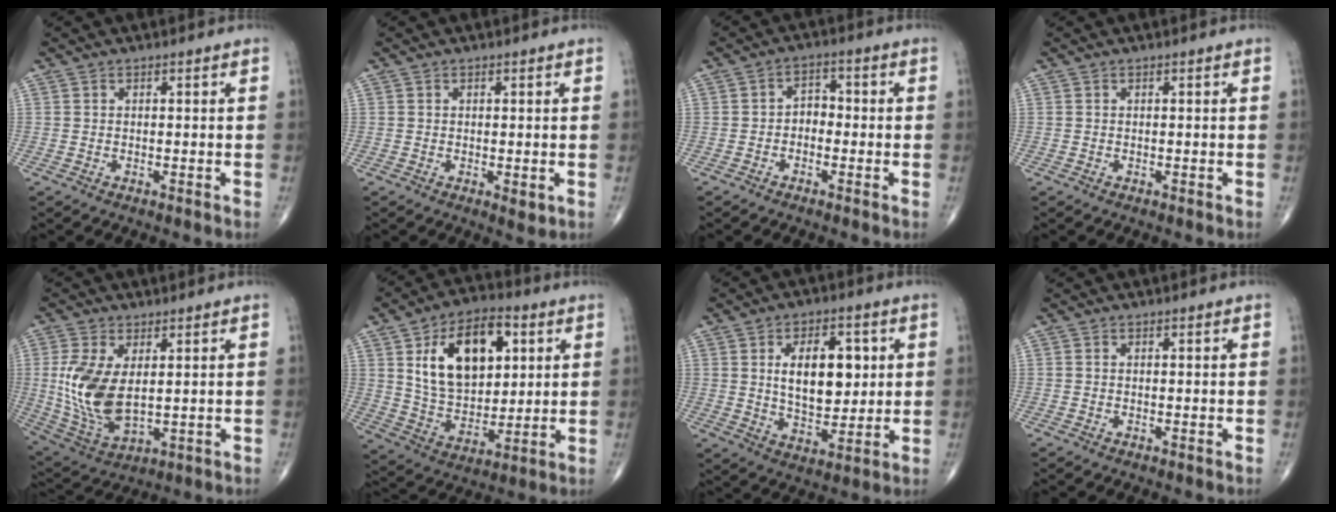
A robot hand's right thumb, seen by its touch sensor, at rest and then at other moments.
{"total": 1.8, "force": [-0.2, 0.8, 1.5], "torque": [-0.022, -0.006, -0.003]}
{"total": 3.5, "force": [-0.9, 2.6, 2.2], "torque": [-0.018, 0.020, -0.027]}
{"total": 0.0}
{"total": 13.2, "force": [1.5, 7.1, 11.0], "torque": [-0.229, -0.014, 0.046]}
{"total": 18.9, "force": [5.8, 11.4, 13.9], "torque": [-0.196, -0.013, 0.104]}
{"total": 13.1, "force": [2.7, 7.4, 10.5], "torque": [-0.134, -0.013, 0.050]}
{"total": 0.0}